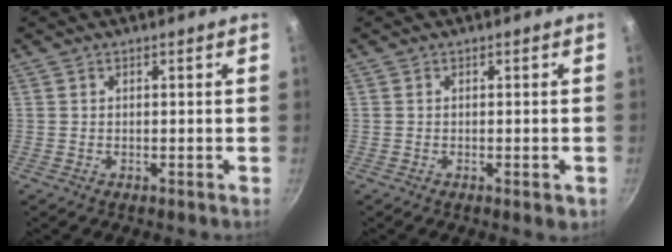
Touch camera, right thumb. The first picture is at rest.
{"total": 1.7, "force": [-0.6, 0.5, 1.5], "torque": [-0.025, -0.003, -0.009]}